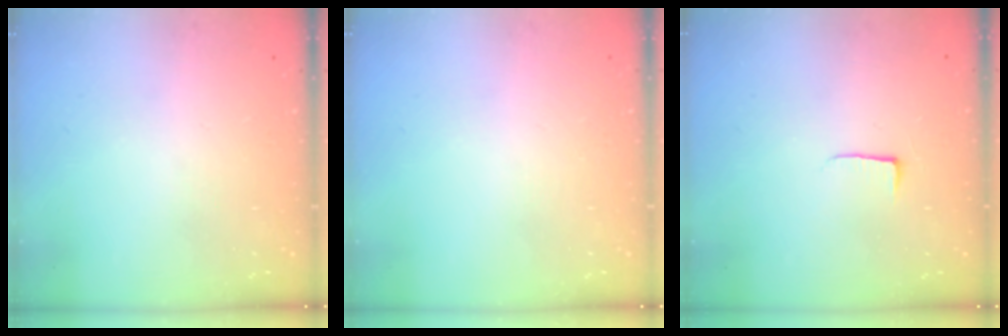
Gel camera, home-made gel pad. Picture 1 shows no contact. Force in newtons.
{"total": 0.0}
{"total": 3.8, "press": 3.8, "slide": 0.5}